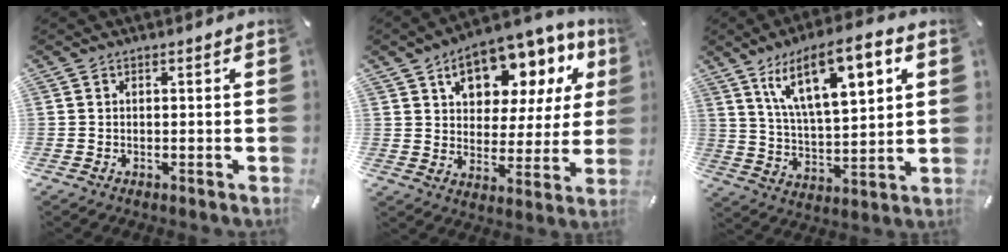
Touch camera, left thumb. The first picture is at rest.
{"total": 14.8, "force": [8.5, 9.1, 8.0], "torque": [-0.125, -0.049, 0.148]}
{"total": 16.0, "force": [8.7, 6.2, 11.9], "torque": [-0.206, -0.017, 0.147]}